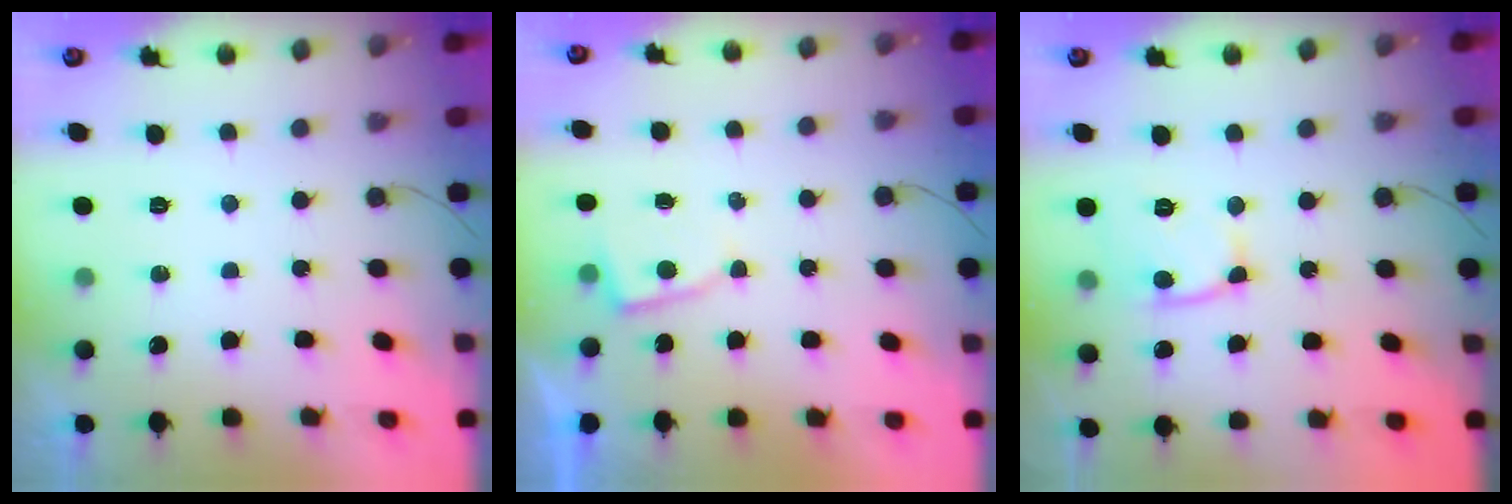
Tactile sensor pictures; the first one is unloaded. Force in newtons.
{"total": 3.2, "press": 3.2, "slide": 0.5}
{"total": 10.4, "press": 10.3, "slide": 1.3}